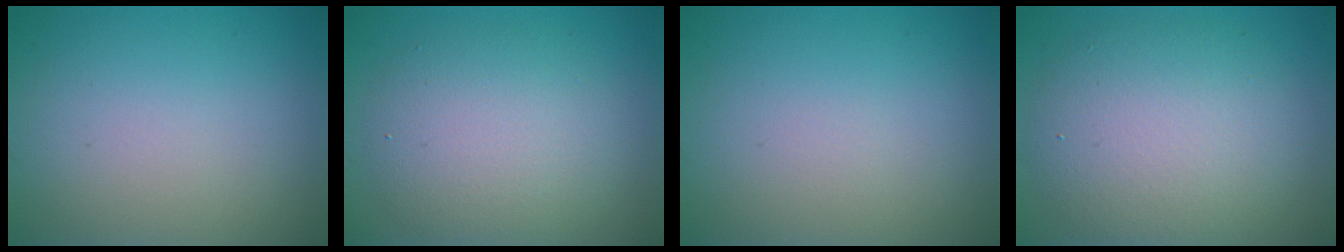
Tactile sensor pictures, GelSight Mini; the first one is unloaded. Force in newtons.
{"total": 5.7, "press": 5.7, "slide": 0.3}
{"total": 0.0}
{"total": 7.3, "press": 7.3, "slide": 0.3}